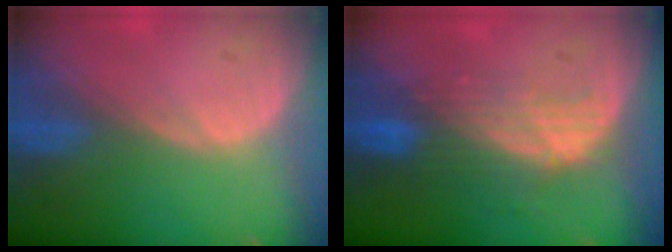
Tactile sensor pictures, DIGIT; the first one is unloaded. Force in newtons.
{"total": 7.5, "press": 6.9, "slide": 2.8}